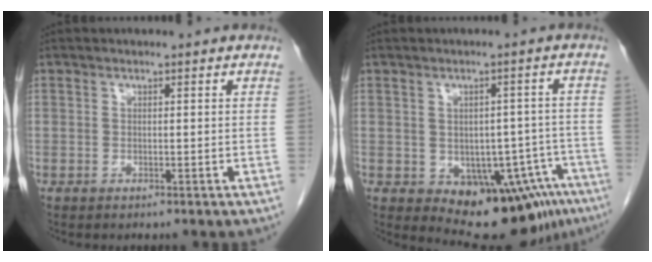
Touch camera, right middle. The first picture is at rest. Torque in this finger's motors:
{"motor_torque": [1.08, -1.06, 0.14, 0.07]}